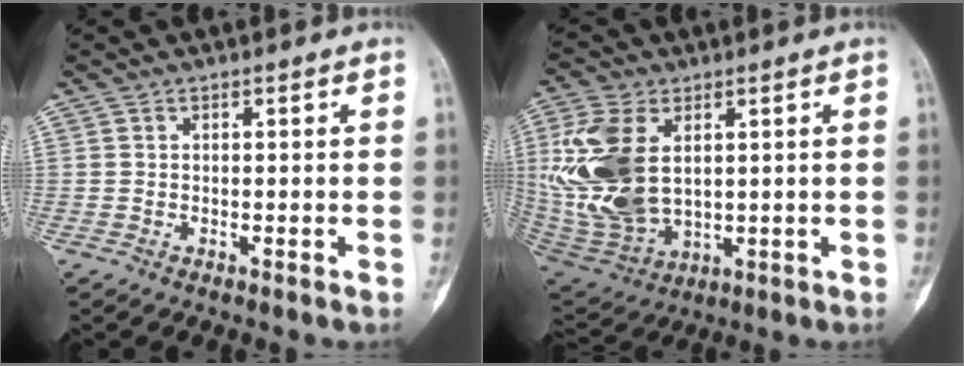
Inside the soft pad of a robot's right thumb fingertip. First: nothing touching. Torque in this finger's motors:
{"motor_torque": [0.38, 1.11, 1.65, 0.42, 0.23]}